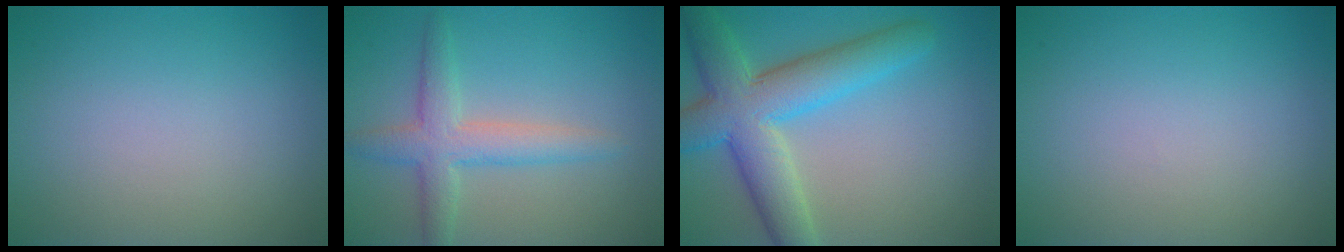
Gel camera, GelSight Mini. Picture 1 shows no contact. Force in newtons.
{"total": 4.0, "press": 4.0, "slide": 0.1}
{"total": 8.0, "press": 8.0, "slide": 0.4}
{"total": 0.0}